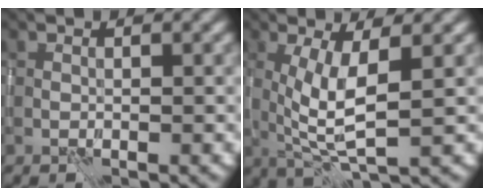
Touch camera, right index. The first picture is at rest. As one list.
[{"total": 5.0, "force": [0.5, 1.3, 4.8], "torque": [-0.099, -0.009, 0.013]}]